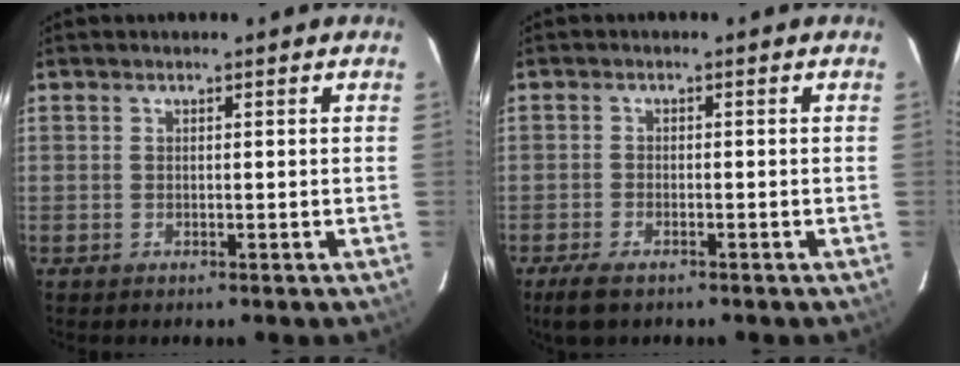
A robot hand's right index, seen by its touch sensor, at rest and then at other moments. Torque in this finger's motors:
{"motor_torque": [0.28, -0.22, 0.07, 0.01]}